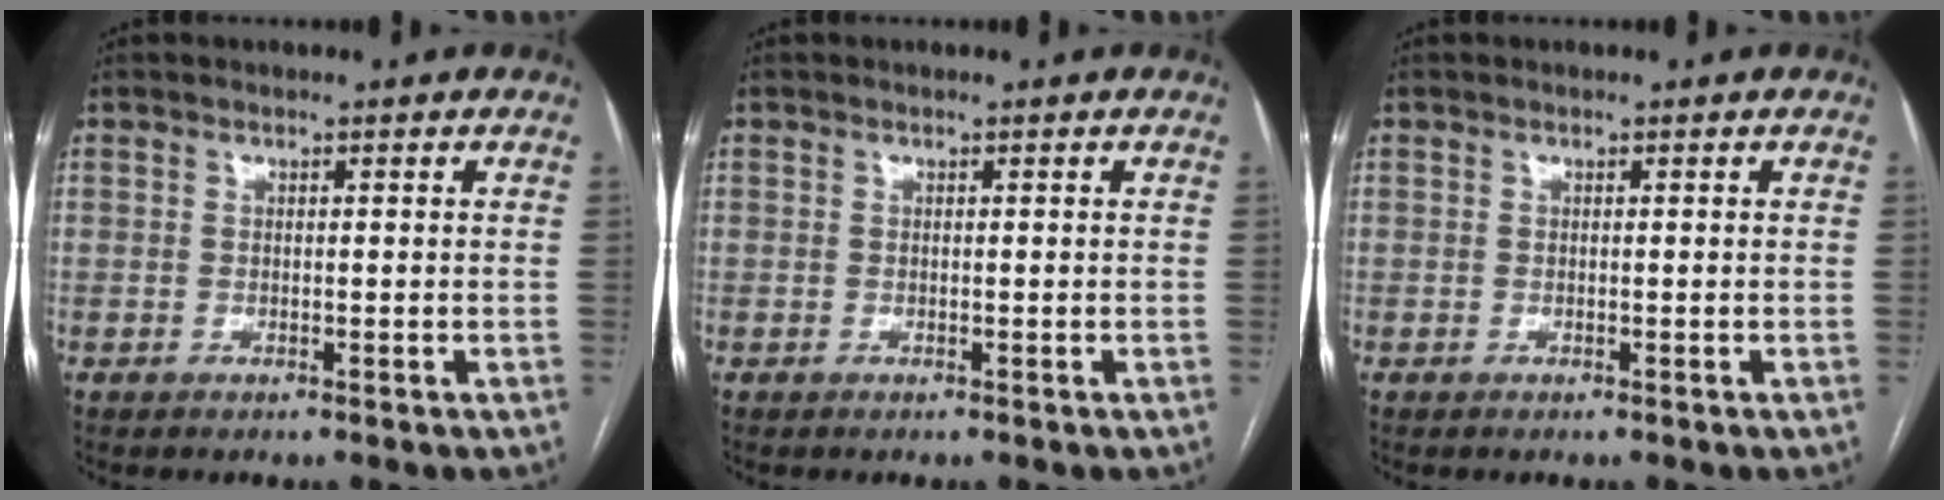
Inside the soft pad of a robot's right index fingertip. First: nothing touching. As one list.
[{"total": 0.0}, {"total": 0.0}]